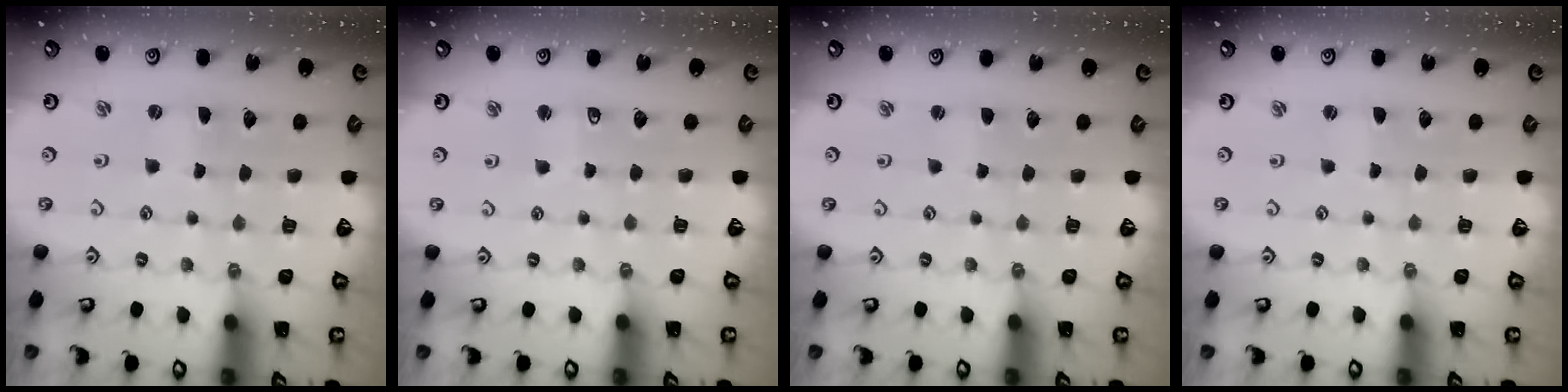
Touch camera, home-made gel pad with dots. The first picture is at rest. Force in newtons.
{"total": 3.2, "press": 3.2, "slide": 0.6}
{"total": 1.5, "press": 1.4, "slide": 0.2}
{"total": 0.0}